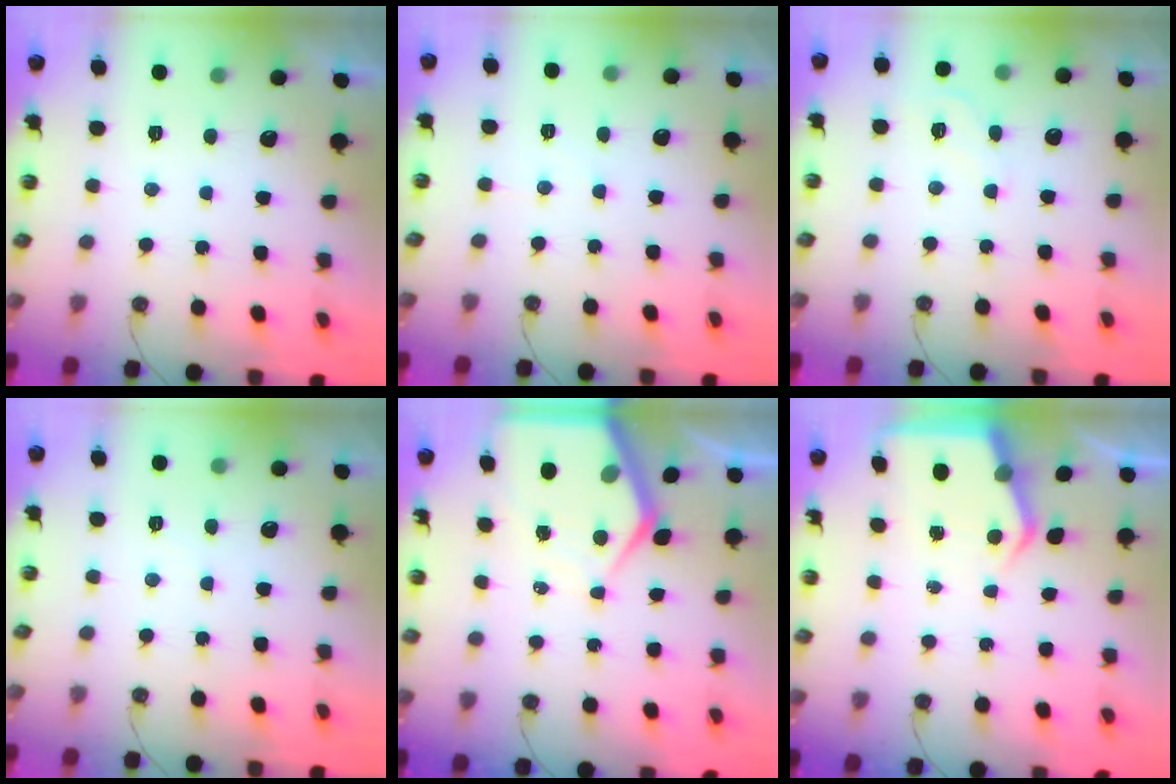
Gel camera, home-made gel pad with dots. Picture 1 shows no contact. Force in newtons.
{"total": 4.5, "press": 4.5, "slide": 0.6}
{"total": 3.8, "press": 3.8, "slide": 0.6}
{"total": 2.8, "press": 2.8, "slide": 0.5}
{"total": 8.8, "press": 8.8, "slide": 0.9}
{"total": 4.8, "press": 4.8, "slide": 0.7}